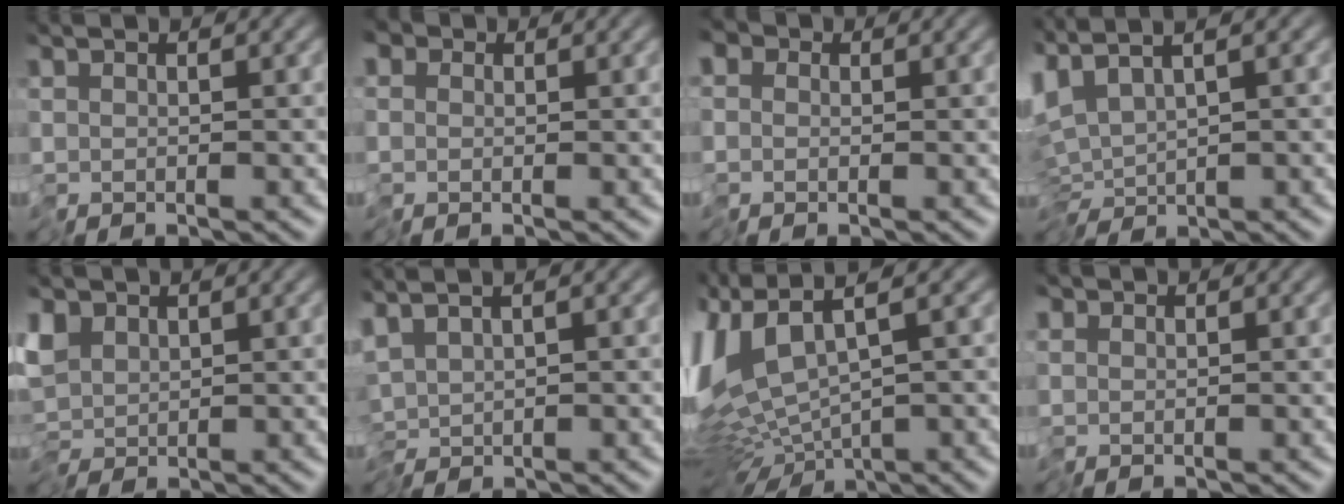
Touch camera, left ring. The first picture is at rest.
{"total": 1.7, "force": [0.0, 1.6, 0.5], "torque": [-0.014, 0.001, -0.006]}
{"total": 3.9, "force": [0.3, 3.4, 1.9], "torque": [-0.041, 0.012, -0.007]}
{"total": 6.8, "force": [0.7, 2.9, 6.1], "torque": [-0.132, -0.003, 0.028]}
{"total": 2.2, "force": [0.3, 1.7, 1.4], "torque": [-0.024, 0.001, -0.001]}
{"total": 2.4, "force": [0.3, 0.8, 2.2], "torque": [-0.045, 0.005, 0.004]}
{"total": 10.3, "force": [0.6, 4.3, 9.3], "torque": [-0.222, 0.000, 0.036]}
{"total": 0.5, "force": [-0.1, 0.5, -0.2], "torque": [0.006, -0.001, -0.004]}